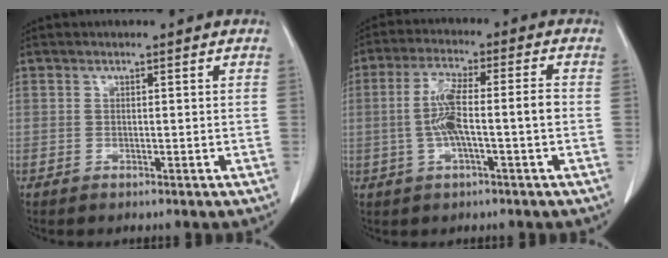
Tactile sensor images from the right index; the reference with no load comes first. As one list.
[{"total": 8.0, "force": [-1.1, 0.9, 7.9], "torque": [-0.158, 0.018, -0.021]}]